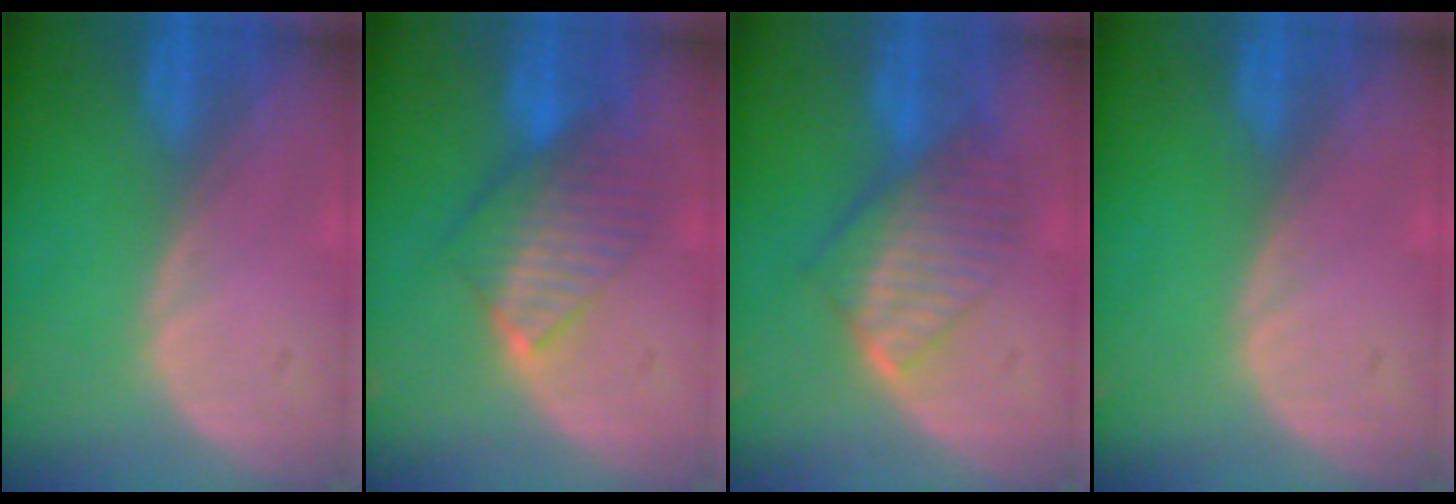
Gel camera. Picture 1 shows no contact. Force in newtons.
{"total": 7.8, "press": 7.1, "slide": 3.3}
{"total": 8.1, "press": 7.1, "slide": 3.9}
{"total": 0.0}